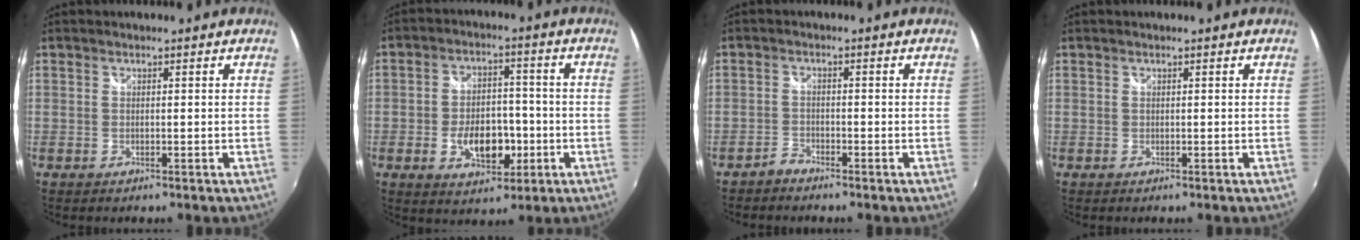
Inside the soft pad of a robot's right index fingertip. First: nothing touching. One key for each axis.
{"total": 10.3, "fx": -3.0, "fy": 6.4, "fz": 7.5, "tx": -0.142, "ty": 0.008, "tz": -0.037}
{"total": 2.0, "fx": -1.9, "fy": 0.6, "fz": 0.2, "tx": -0.009, "ty": 0.002, "tz": -0.040}
{"total": 0.0}